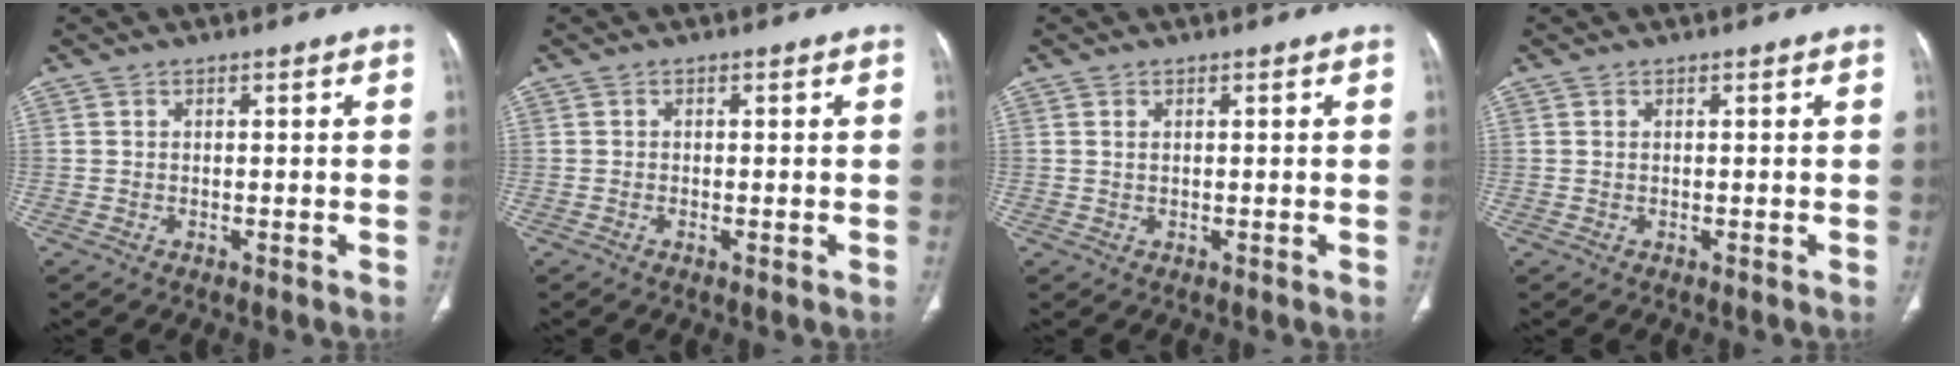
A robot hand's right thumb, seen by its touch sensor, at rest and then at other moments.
{"total": 0.7, "force": [-0.3, 0.3, 0.6], "torque": [-0.012, -0.001, -0.005]}
{"total": 0.7, "force": [0.4, 0.4, 0.5], "torque": [-0.013, 0.002, 0.008]}
{"total": 0.0}